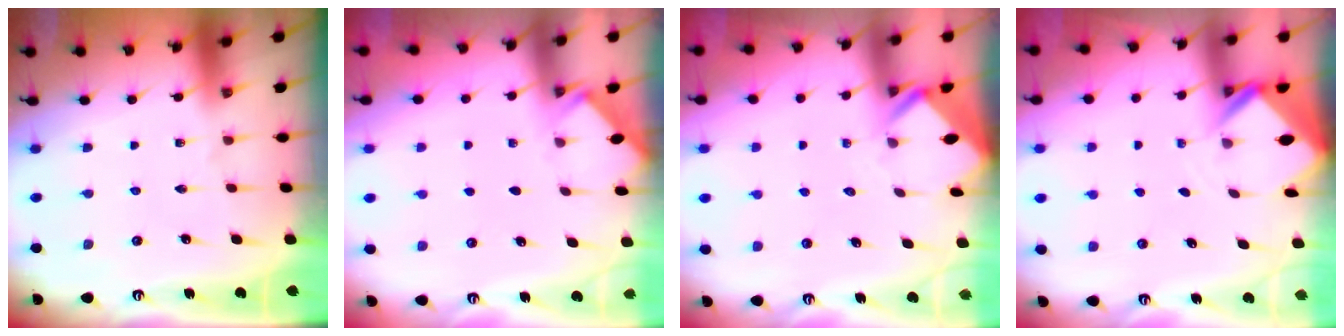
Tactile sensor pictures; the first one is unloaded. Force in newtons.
{"total": 1.7, "press": 1.6, "slide": 0.2}
{"total": 2.7, "press": 2.7, "slide": 0.1}
{"total": 2.7, "press": 2.7, "slide": 0.2}